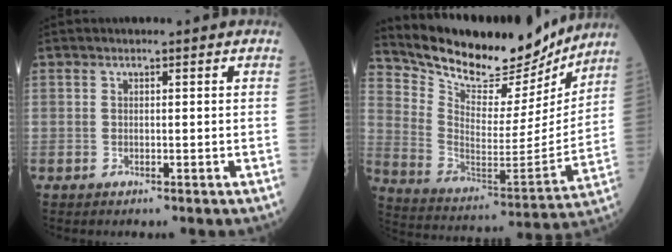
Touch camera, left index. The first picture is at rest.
{"total": 21.1, "force": [19.3, 5.5, 6.6], "torque": [-0.126, -0.039, 0.301]}